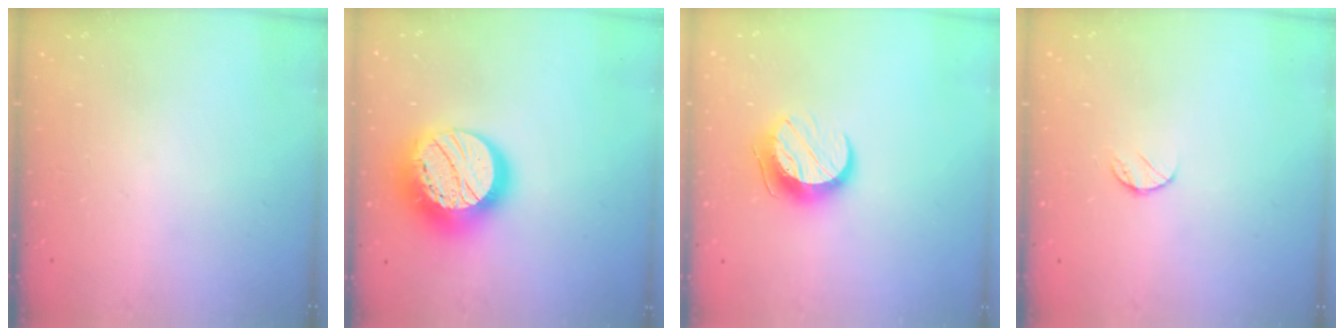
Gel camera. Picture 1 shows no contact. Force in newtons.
{"total": 22.0, "press": 22.0, "slide": 1.6}
{"total": 10.5, "press": 10.5, "slide": 0.8}
{"total": 5.1, "press": 5.1, "slide": 0.5}